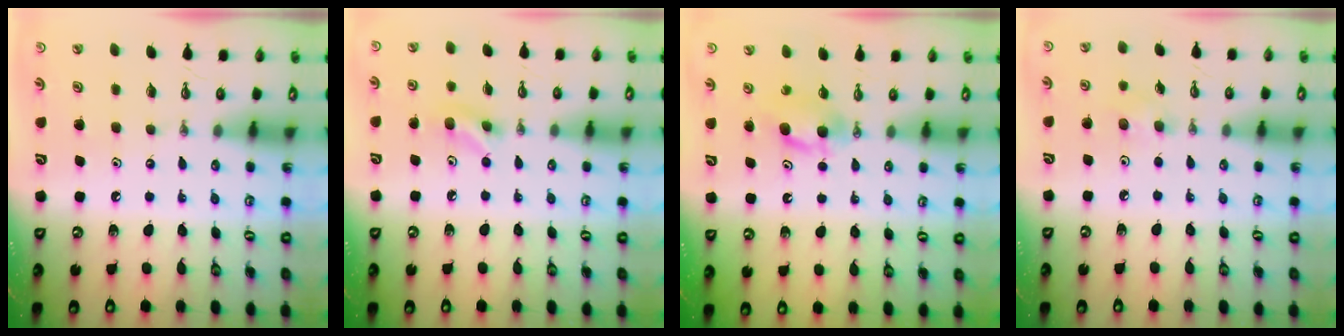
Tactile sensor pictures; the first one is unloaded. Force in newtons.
{"total": 5.2, "press": 5.0, "slide": 1.4}
{"total": 4.9, "press": 4.8, "slide": 0.8}
{"total": 6.0, "press": 5.7, "slide": 1.7}